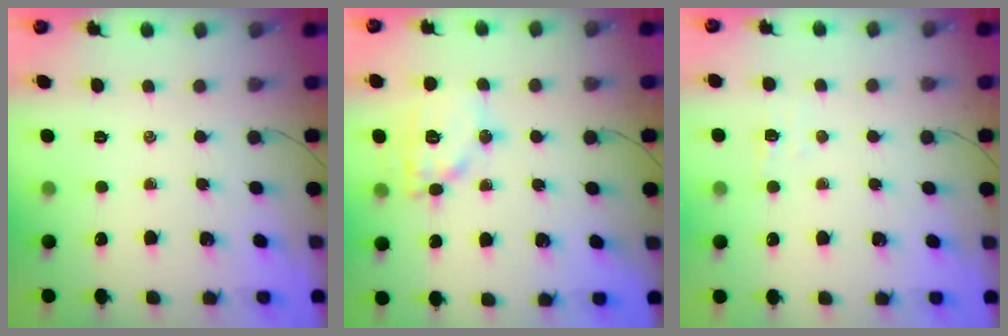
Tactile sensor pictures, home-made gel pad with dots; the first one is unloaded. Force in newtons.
{"total": 12.7, "press": 12.7, "slide": 0.9}
{"total": 3.0, "press": 2.9, "slide": 0.9}